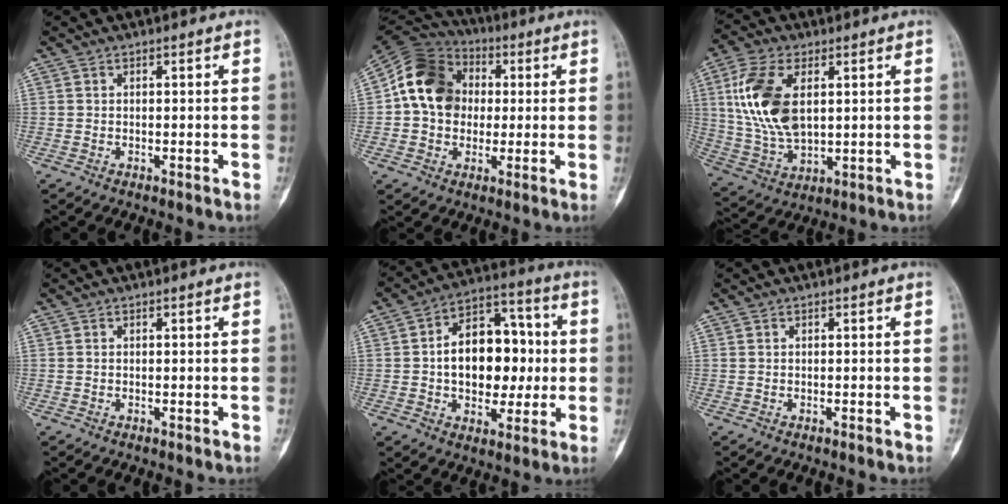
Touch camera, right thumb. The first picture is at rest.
{"total": 15.0, "force": [1.3, 12.4, 8.4], "torque": [-0.128, 0.025, 0.014]}
{"total": 15.4, "force": [3.5, 8.5, 12.4], "torque": [-0.253, -0.008, 0.074]}
{"total": 0.0}
{"total": 17.2, "force": [0.2, 11.5, 12.7], "torque": [-0.149, 0.034, 0.004]}
{"total": 0.0}